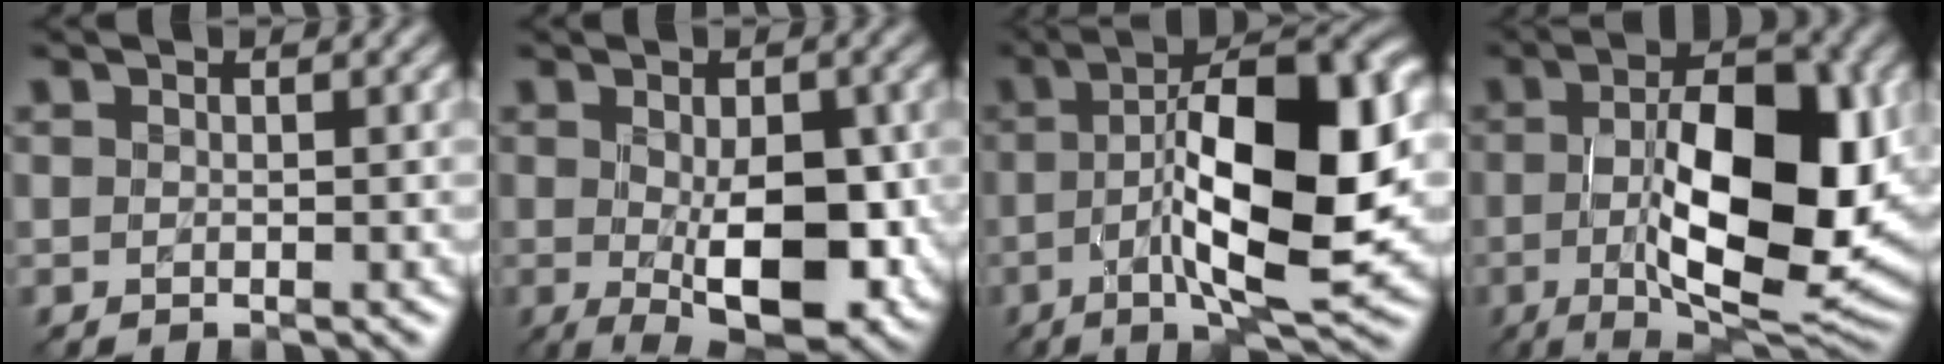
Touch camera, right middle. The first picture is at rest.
{"total": 9.9, "force": [-1.4, 4.5, 8.7], "torque": [-0.140, -0.028, -0.001]}
{"total": 13.8, "force": [-1.1, 4.2, 13.1], "torque": [-0.200, 0.008, -0.022]}
{"total": 13.5, "force": [-0.7, 5.4, 12.4], "torque": [-0.185, -0.006, -0.011]}